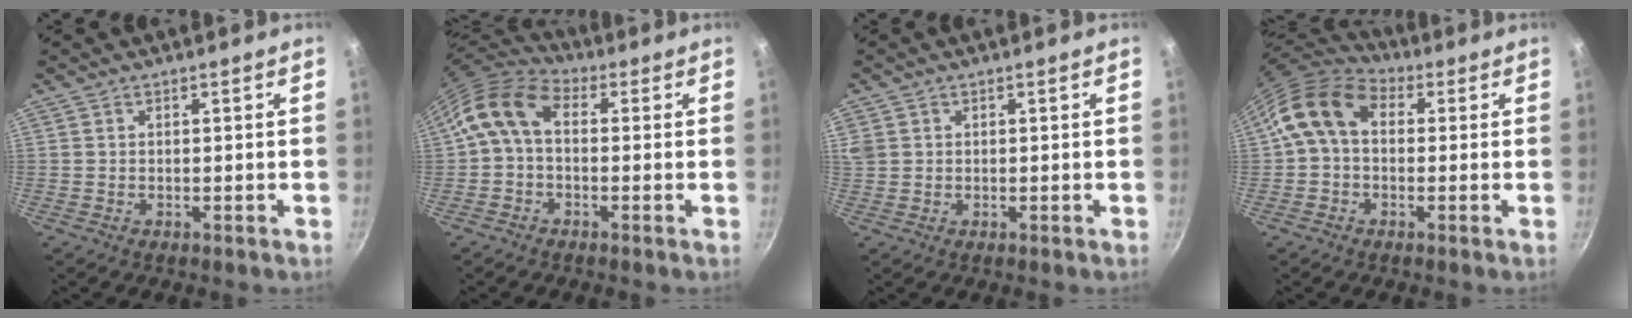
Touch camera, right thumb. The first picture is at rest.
{"total": 9.4, "force": [0.7, 6.3, 6.9], "torque": [-0.130, 0.029, -0.008]}
{"total": 3.8, "force": [1.1, 3.2, 1.7], "torque": [-0.029, 0.004, 0.027]}
{"total": 11.1, "force": [1.7, 8.1, 7.4], "torque": [-0.116, 0.024, 0.009]}